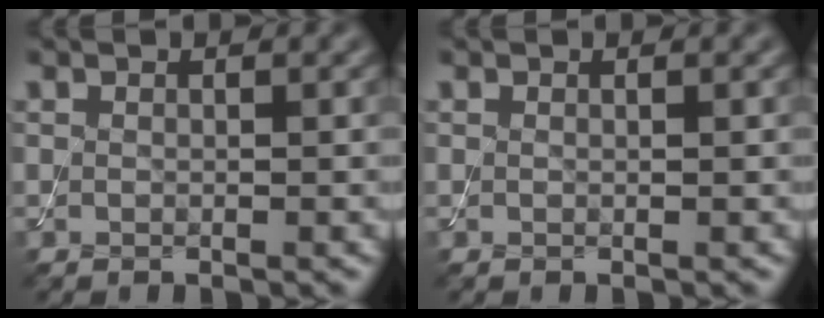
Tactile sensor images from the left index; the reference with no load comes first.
{"total": 0.0}